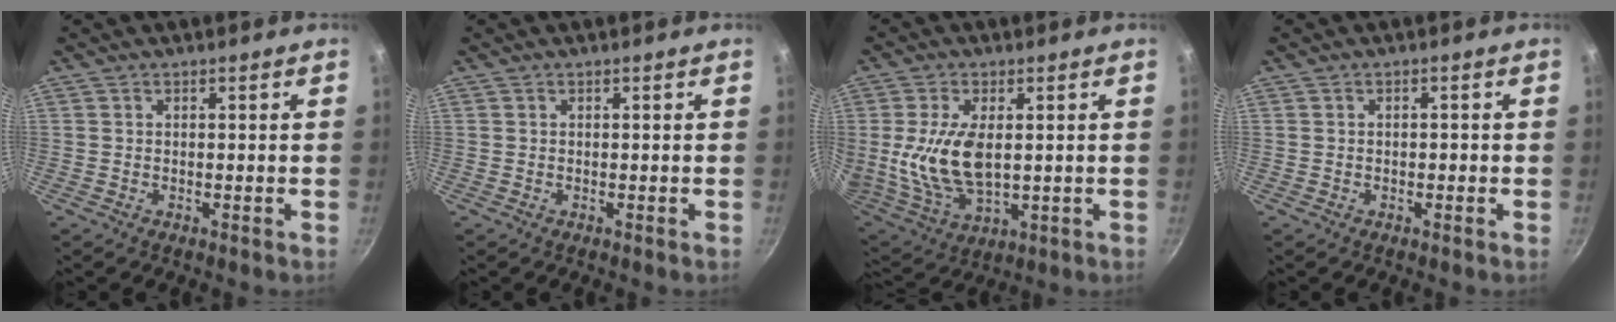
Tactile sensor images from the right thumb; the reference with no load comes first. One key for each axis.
{"total": 0.0}
{"total": 14.1, "fx": 1.4, "fy": 7.7, "fz": 11.7, "tx": -0.225, "ty": -0.020, "tz": 0.039}
{"total": 0.9, "fx": -0.3, "fy": 0.6, "fz": 0.7, "tx": -0.010, "ty": 0.006, "tz": -0.003}